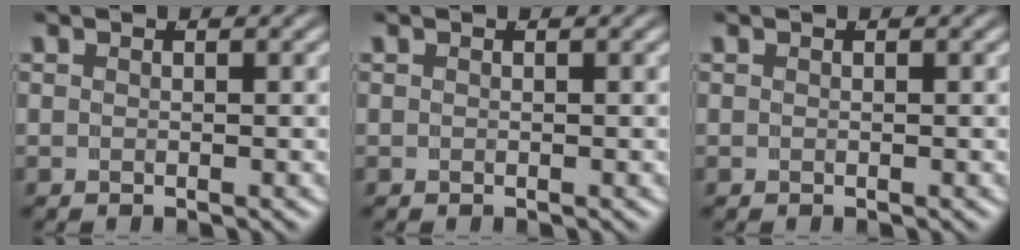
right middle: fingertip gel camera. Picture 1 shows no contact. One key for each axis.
{"total": 0.0}
{"total": 0.0}